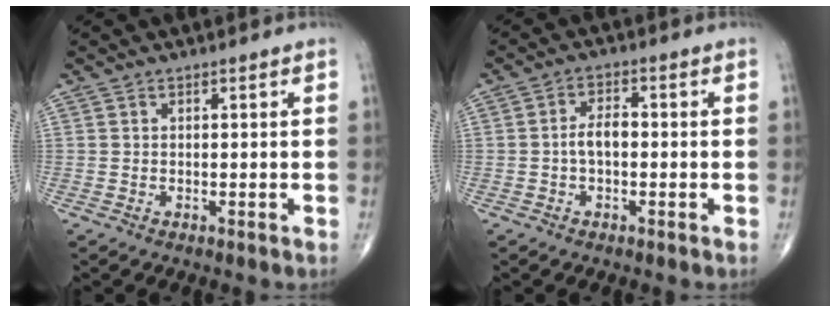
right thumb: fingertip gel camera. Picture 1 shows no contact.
{"total": 3.8, "force": [-0.6, 2.1, 3.1], "torque": [-0.053, 0.016, -0.015]}